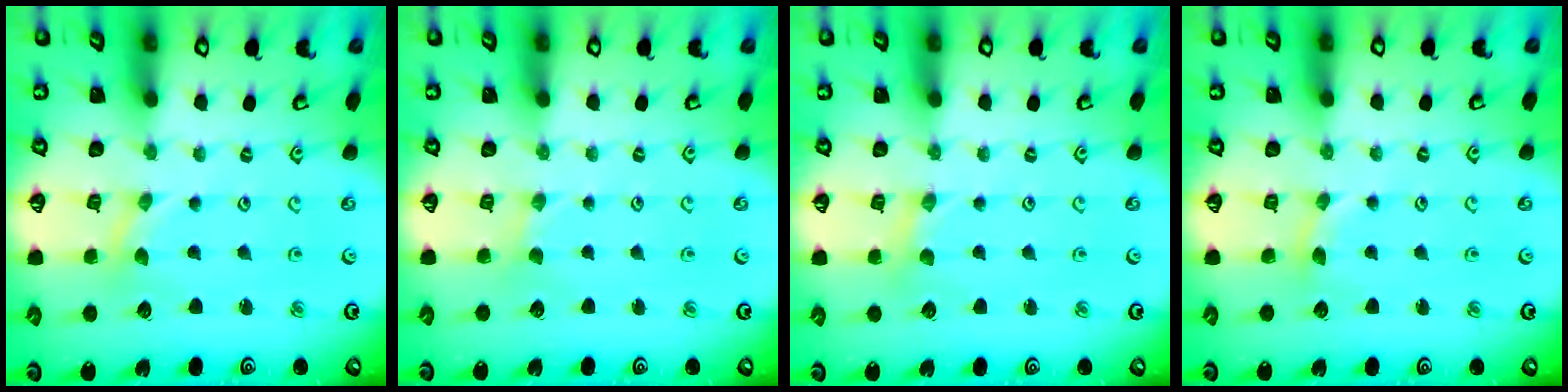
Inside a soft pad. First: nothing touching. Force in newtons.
{"total": 0.0}
{"total": 1.7, "press": 1.7, "slide": 0.2}
{"total": 3.6, "press": 3.6, "slide": 0.3}